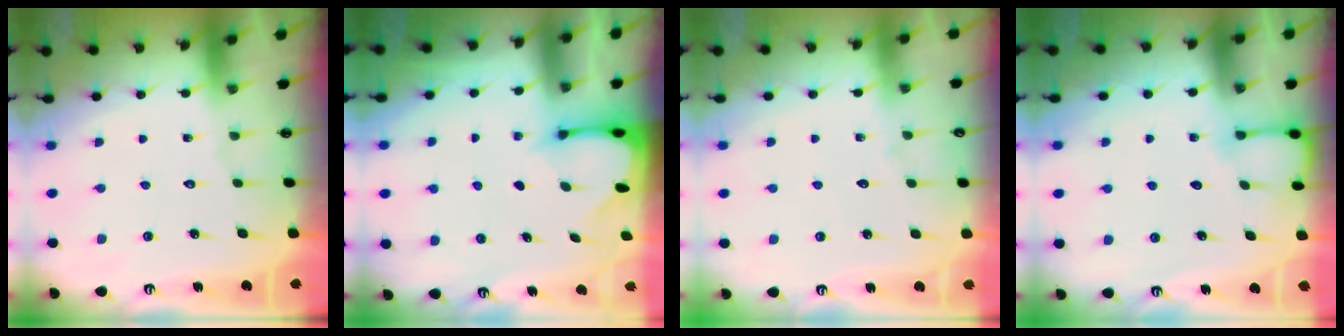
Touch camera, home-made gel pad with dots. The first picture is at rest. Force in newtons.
{"total": 2.4, "press": 2.4, "slide": 0.3}
{"total": 3.8, "press": 3.8, "slide": 0.4}
{"total": 5.3, "press": 5.3, "slide": 0.5}